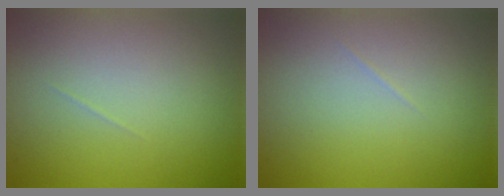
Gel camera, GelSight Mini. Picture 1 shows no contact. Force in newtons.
{"total": 0.0}